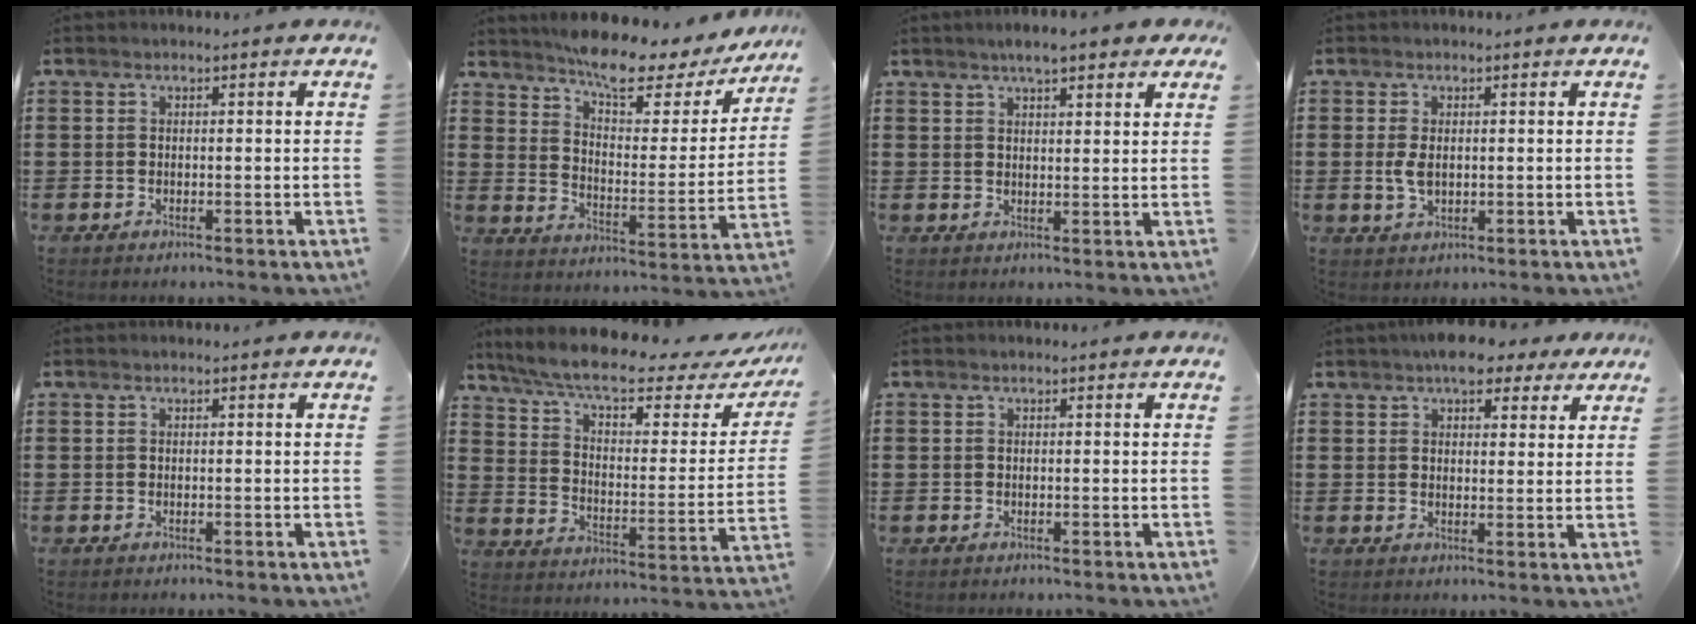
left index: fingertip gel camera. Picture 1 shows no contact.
{"total": 9.0, "force": [7.8, 1.7, 4.3], "torque": [-0.088, -0.054, 0.131]}
{"total": 4.3, "force": [3.4, 0.8, 2.5], "torque": [-0.050, 0.000, 0.058]}
{"total": 2.8, "force": [0.1, 1.5, 2.4], "torque": [-0.064, 0.000, -0.003]}
{"total": 0.0}
{"total": 9.0, "force": [7.0, 1.5, 5.5], "torque": [-0.125, -0.043, 0.118]}
{"total": 0.0}
{"total": 5.8, "force": [4.4, 2.5, 2.7], "torque": [-0.049, 0.000, 0.080]}